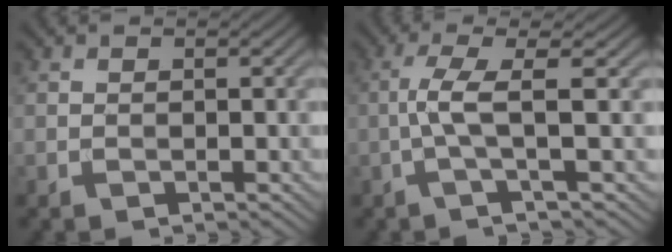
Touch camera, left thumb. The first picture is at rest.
{"total": 4.2, "force": [-0.2, 0.3, 4.1], "torque": [-0.081, 0.009, -0.015]}